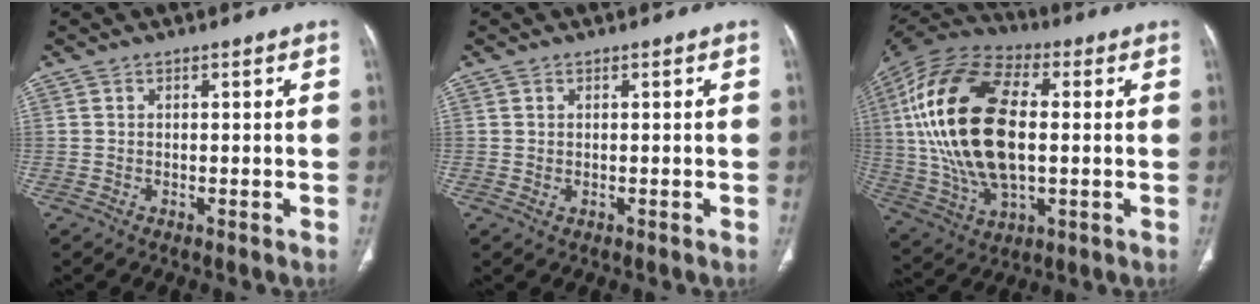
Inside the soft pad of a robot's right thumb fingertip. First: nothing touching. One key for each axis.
{"total": 0.5, "fx": 0.1, "fy": 0.4, "fz": 0.4, "tx": -0.010, "ty": -0.003, "tz": 0.005}
{"total": 25.8, "fx": 1.7, "fy": 13.6, "fz": 21.8, "tx": -0.445, "ty": 0.003, "tz": 0.030}